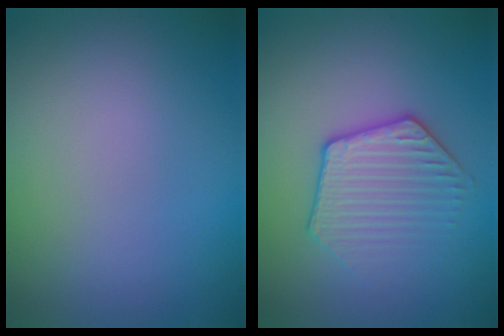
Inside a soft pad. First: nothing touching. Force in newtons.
{"total": 3.4, "press": 3.2, "slide": 1.3}